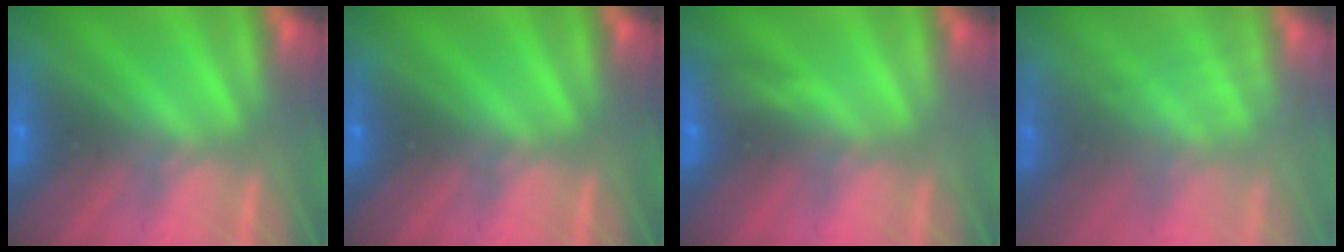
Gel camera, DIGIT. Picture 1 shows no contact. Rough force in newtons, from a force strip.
{"total": 0.0}
{"total": 2.9}
{"total": 3.2}